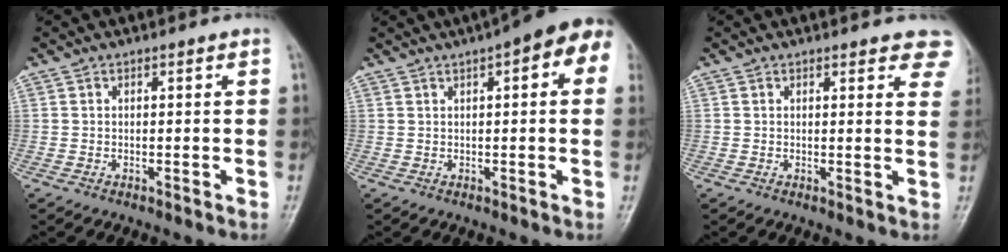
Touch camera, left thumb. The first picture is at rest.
{"total": 10.9, "force": [4.9, 3.6, 9.1], "torque": [-0.099, 0.018, 0.052]}
{"total": 6.5, "force": [5.0, 2.4, 3.4], "torque": [-0.006, -0.019, 0.040]}